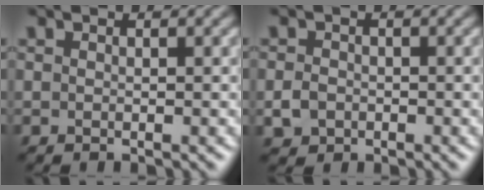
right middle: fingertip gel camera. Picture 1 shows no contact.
{"total": 1.8, "force": [-0.6, 1.5, 0.8], "torque": [-0.012, -0.003, -0.014]}